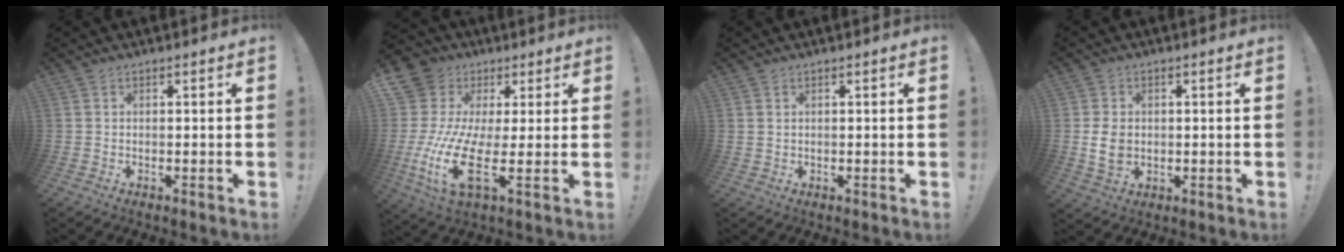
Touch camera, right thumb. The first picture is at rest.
{"total": 15.1, "force": [-1.1, 8.6, 12.4], "torque": [-0.266, -0.023, -0.021]}
{"total": 0.8, "force": [0.5, 0.6, 0.4], "torque": [-0.005, 0.002, 0.008]}
{"total": 7.1, "force": [0.2, 5.7, 4.3], "torque": [-0.076, 0.002, 0.004]}